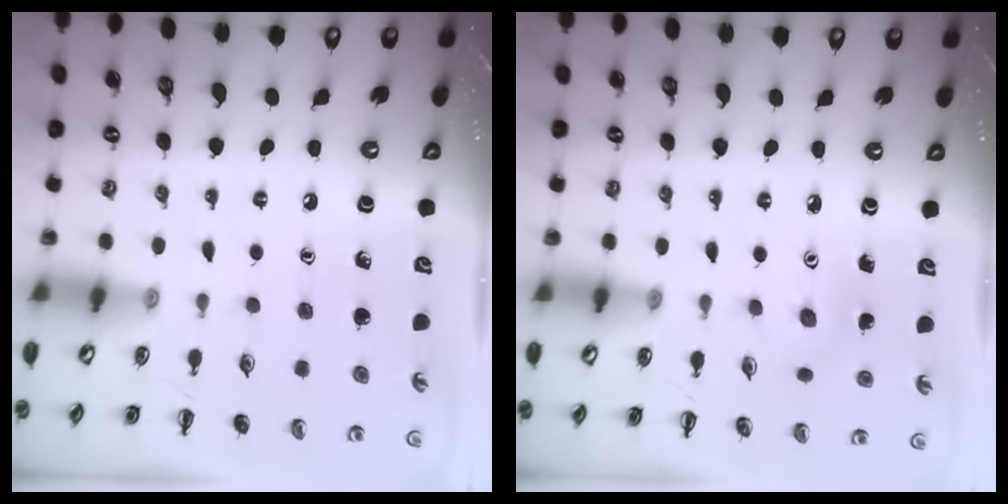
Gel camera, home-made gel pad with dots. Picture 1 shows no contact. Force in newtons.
{"total": 3.2, "press": 3.1, "slide": 1.0}